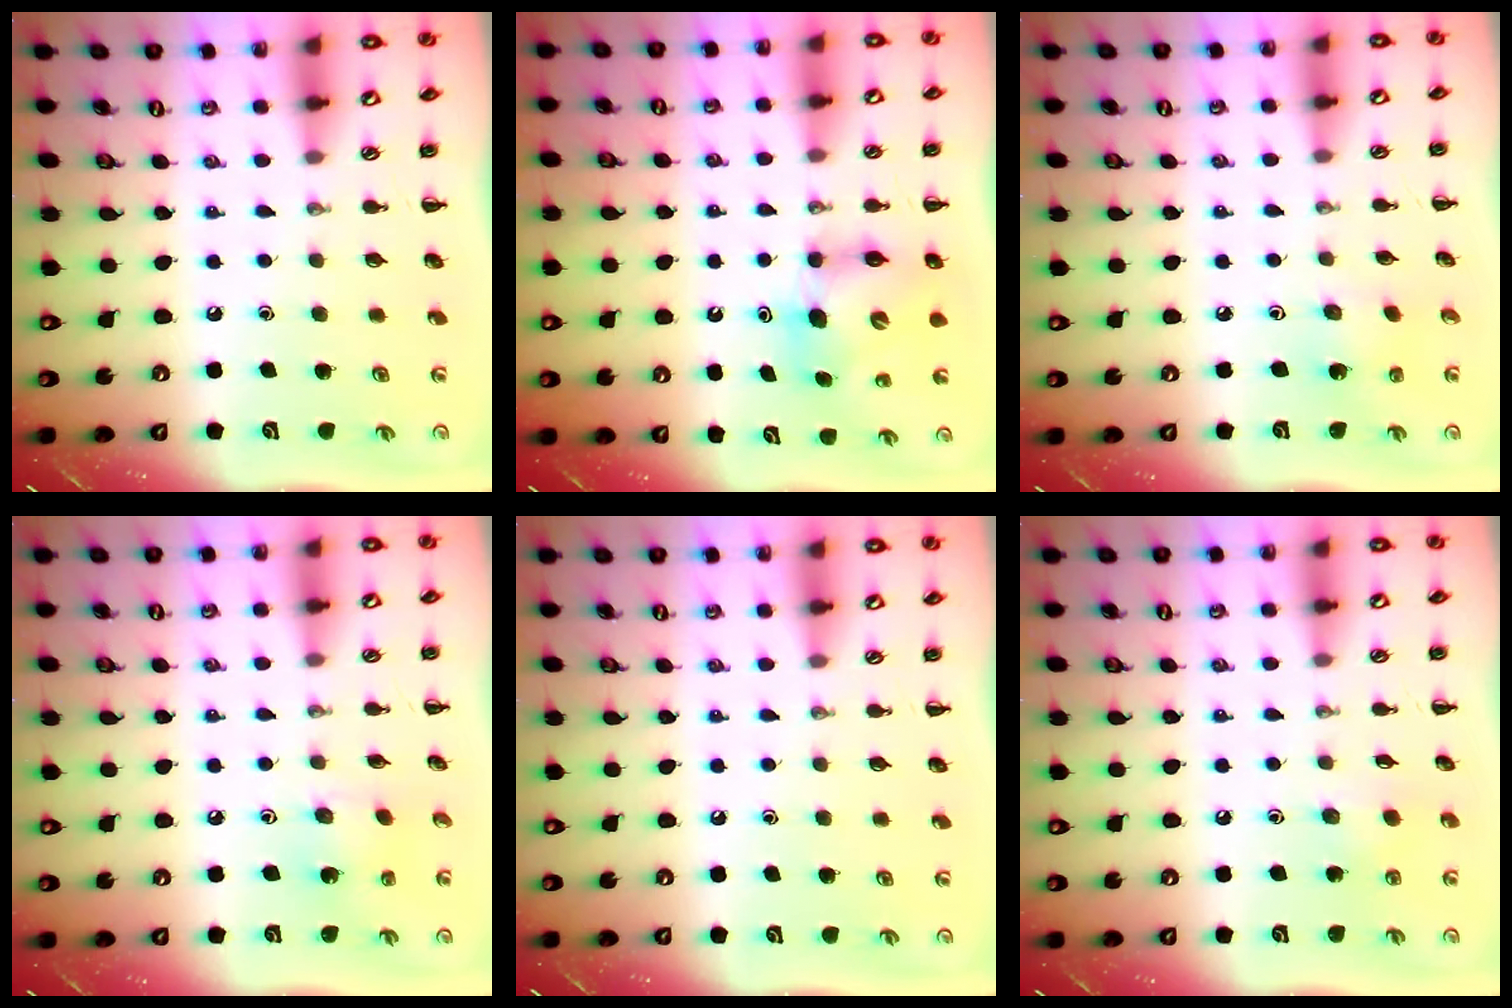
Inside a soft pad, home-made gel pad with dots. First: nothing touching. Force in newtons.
{"total": 6.7, "press": 6.7, "slide": 0.6}
{"total": 1.8, "press": 1.7, "slide": 0.7}
{"total": 1.7, "press": 1.7, "slide": 0.5}
{"total": 0.0}
{"total": 2.5, "press": 2.4, "slide": 0.8}